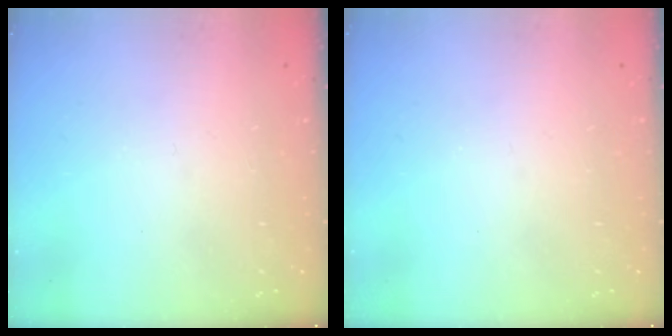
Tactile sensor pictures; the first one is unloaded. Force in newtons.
{"total": 0.0}